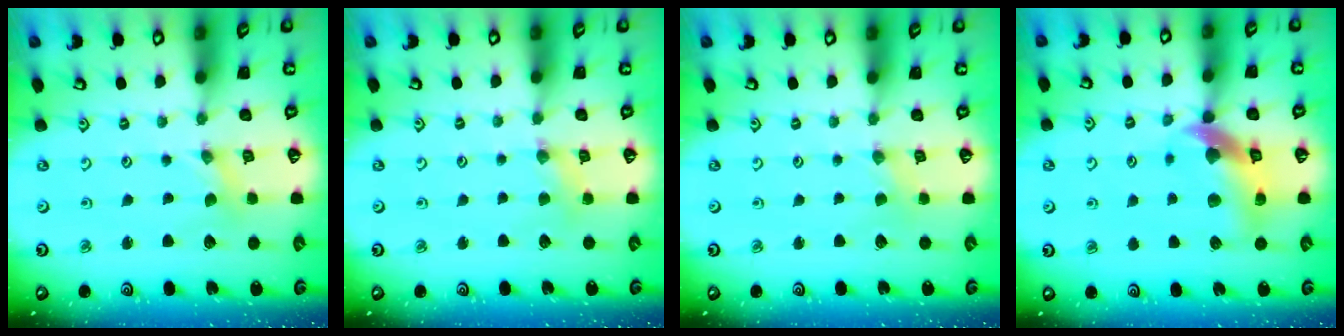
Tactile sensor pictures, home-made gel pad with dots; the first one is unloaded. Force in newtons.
{"total": 2.7, "press": 2.7, "slide": 0.3}
{"total": 0.0}
{"total": 13.0, "press": 12.9, "slide": 1.8}